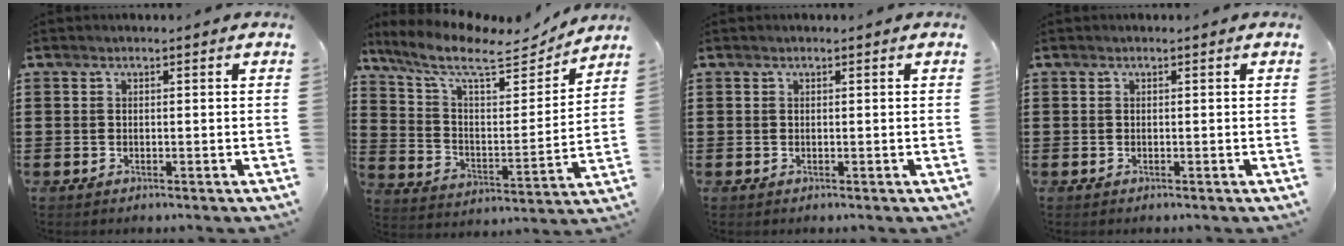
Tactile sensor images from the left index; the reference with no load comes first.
{"total": 10.5, "force": [8.5, 2.1, 5.7], "torque": [-0.145, -0.046, 0.145]}
{"total": 0.0}
{"total": 0.0}